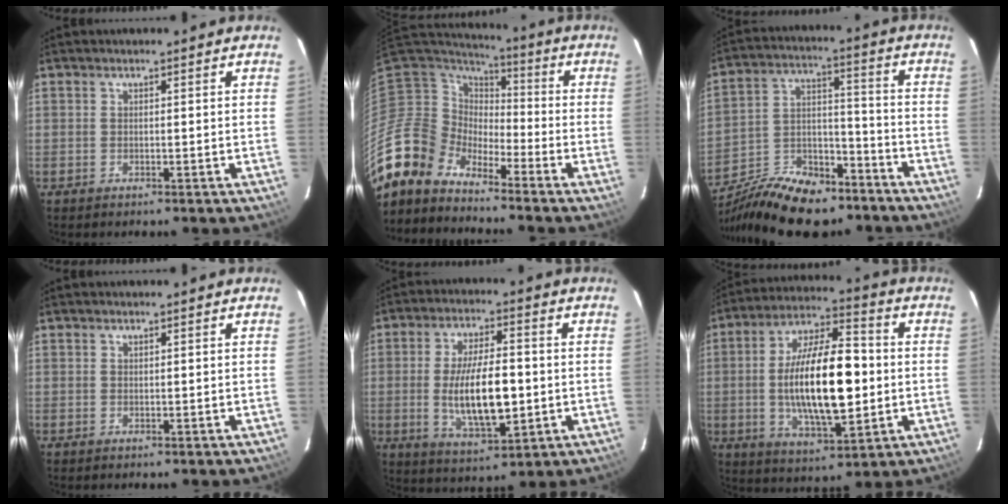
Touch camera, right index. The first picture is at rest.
{"total": 11.0, "force": [-9.9, 4.7, 1.0], "torque": [-0.028, 0.018, -0.204]}
{"total": 21.5, "force": [-16.3, 9.2, 10.6], "torque": [-0.211, 0.006, -0.258]}
{"total": 0.0}
{"total": 13.6, "force": [-1.5, 5.1, 12.5], "torque": [-0.234, -0.013, -0.016]}
{"total": 19.2, "force": [-1.2, 7.3, 17.7], "torque": [-0.323, 0.004, -0.015]}